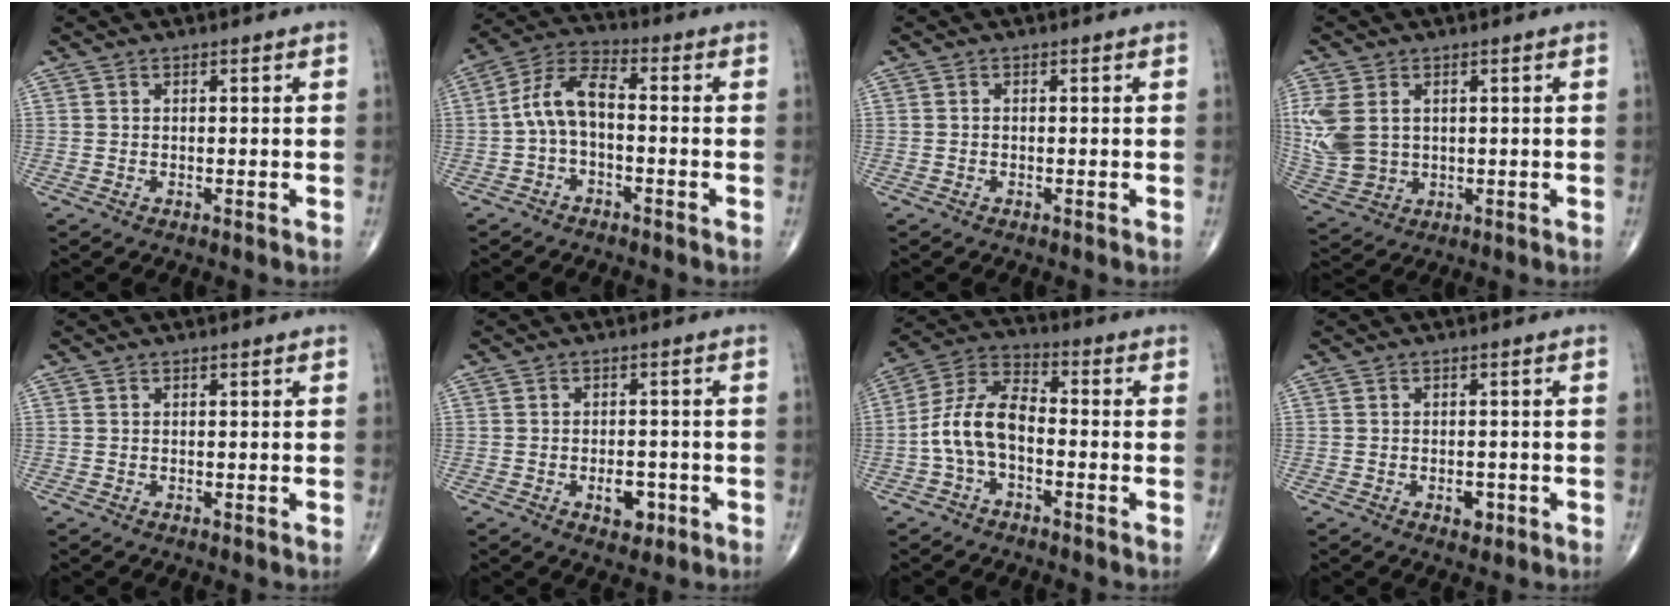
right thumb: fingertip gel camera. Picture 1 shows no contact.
{"total": 8.0, "force": [-1.1, 4.0, 6.8], "torque": [-0.135, 0.035, -0.032]}
{"total": 0.0}
{"total": 10.0, "force": [1.9, 7.2, 6.7], "torque": [-0.155, -0.004, 0.052]}
{"total": 0.0}
{"total": 4.5, "force": [-1.8, 2.7, 3.1], "torque": [-0.030, 0.006, -0.021]}
{"total": 10.0, "force": [-2.3, 5.5, 8.1], "torque": [-0.157, 0.040, -0.055]}
{"total": 2.4, "force": [-1.0, 1.5, 1.6], "torque": [-0.016, 0.002, -0.011]}